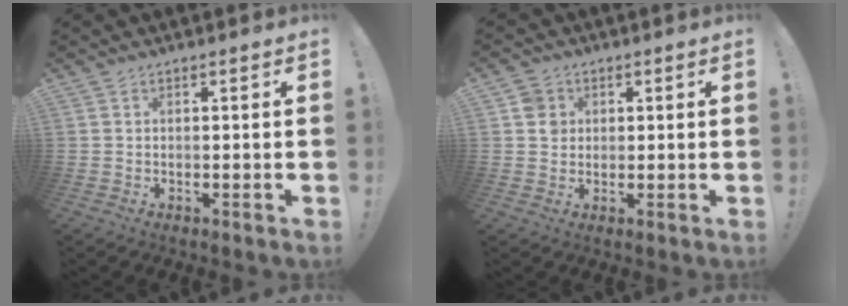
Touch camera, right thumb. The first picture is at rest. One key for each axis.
{"total": 4.5, "fx": 1.1, "fy": 4.1, "fz": 1.3, "tx": -0.016, "ty": 0.006, "tz": 0.020}